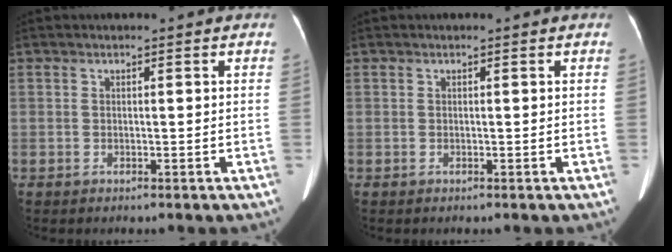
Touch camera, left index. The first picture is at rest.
{"total": 0.0}